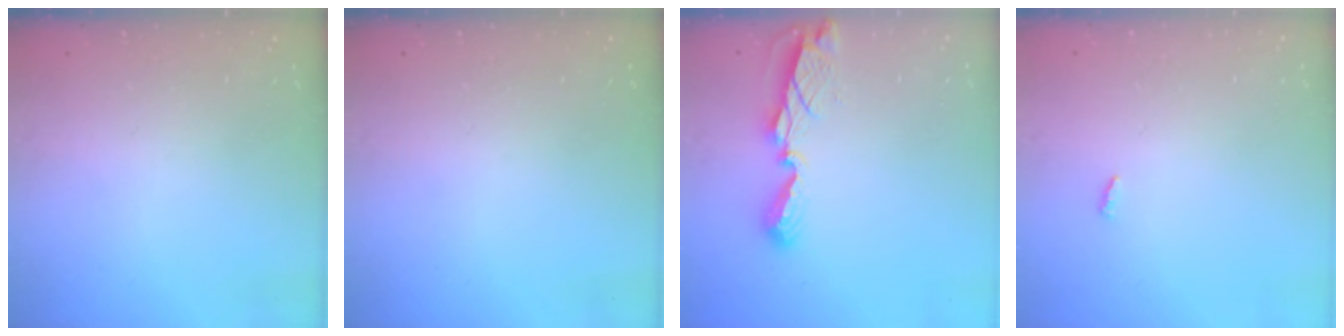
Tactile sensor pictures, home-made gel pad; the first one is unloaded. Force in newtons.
{"total": 0.0}
{"total": 8.3, "press": 8.3, "slide": 0.7}
{"total": 2.7, "press": 2.7, "slide": 0.2}